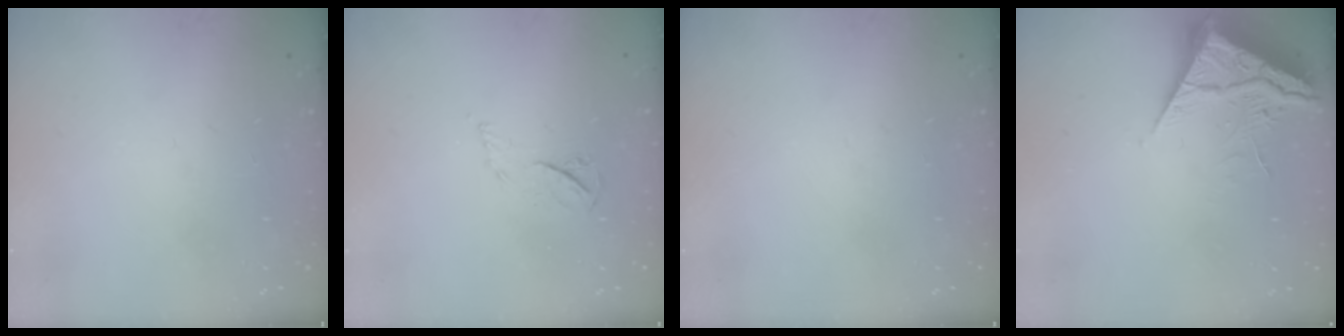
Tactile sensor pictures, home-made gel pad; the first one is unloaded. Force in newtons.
{"total": 5.4, "press": 5.3, "slide": 0.7}
{"total": 0.0}
{"total": 6.5, "press": 6.4, "slide": 0.7}